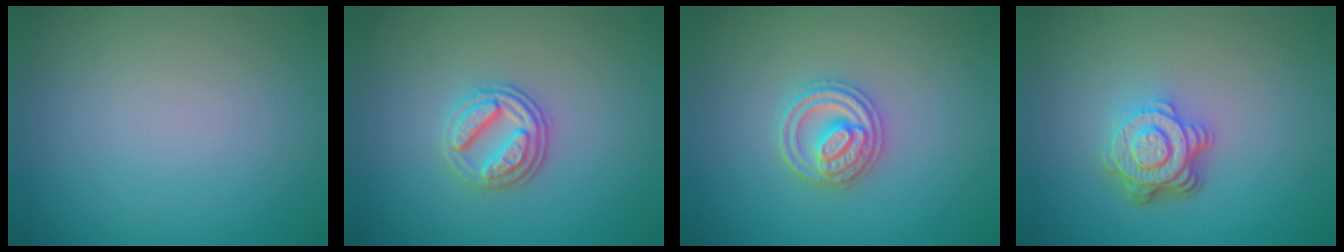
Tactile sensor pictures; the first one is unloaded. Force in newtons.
{"total": 3.1, "press": 2.7, "slide": 1.5}
{"total": 2.8, "press": 2.8, "slide": 0.4}
{"total": 4.7, "press": 3.4, "slide": 3.3}